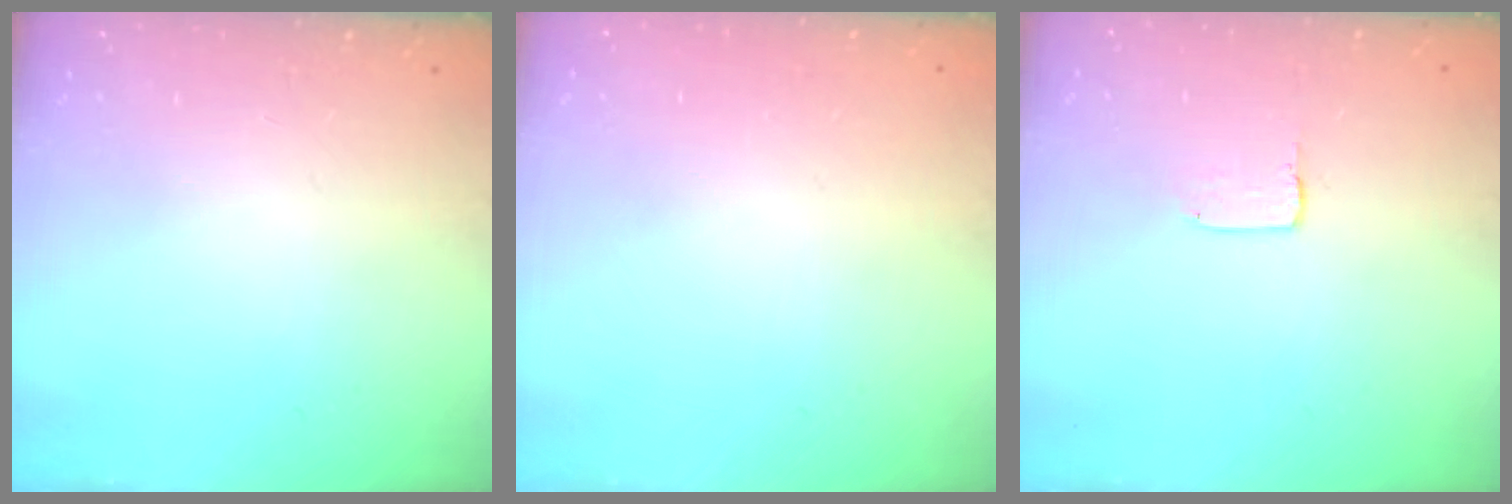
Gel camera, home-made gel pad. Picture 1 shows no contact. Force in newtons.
{"total": 0.0}
{"total": 2.0, "press": 2.0, "slide": 0.1}